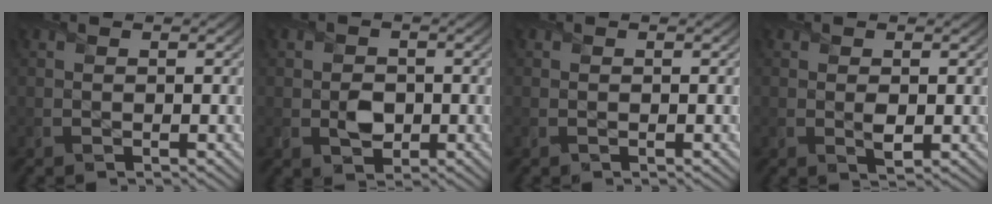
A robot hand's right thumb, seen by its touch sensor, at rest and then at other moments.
{"total": 3.2, "force": [-0.5, 2.7, 1.7], "torque": [-0.033, -0.009, -0.013]}
{"total": 0.0}
{"total": 1.6, "force": [0.0, 1.0, 1.2], "torque": [-0.024, -0.008, 0.002]}